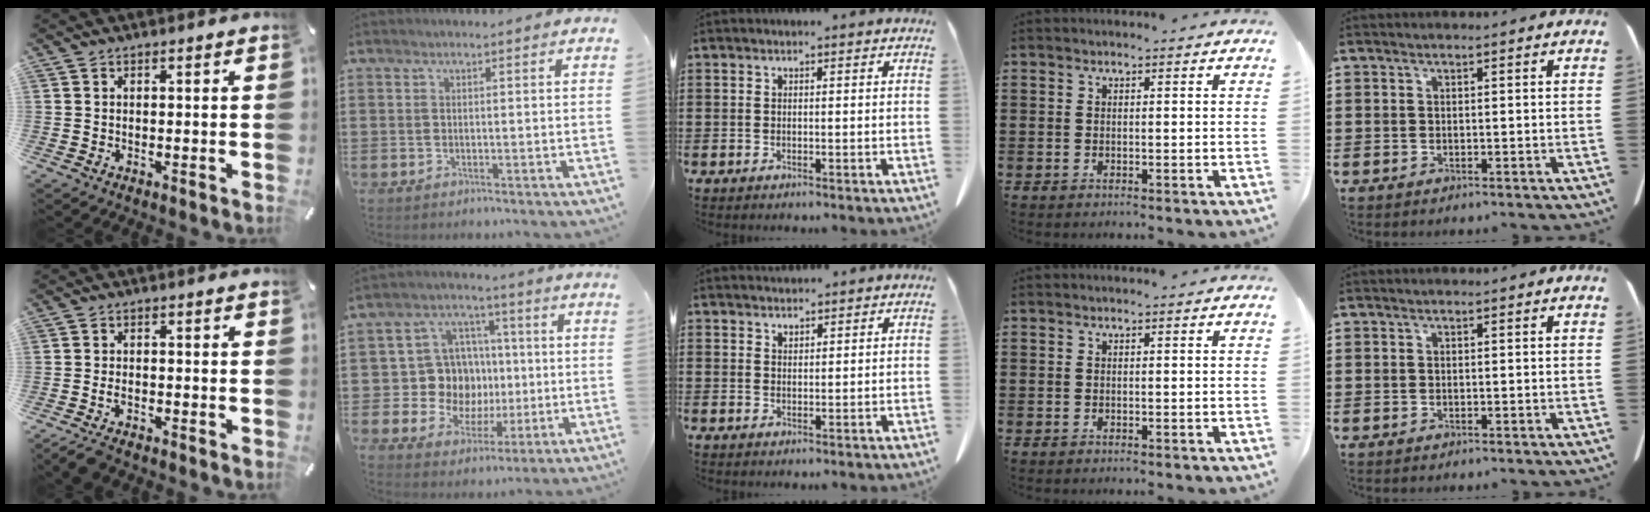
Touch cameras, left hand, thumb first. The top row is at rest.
{"thumb": {"total": 3.0, "force": [-2.1, 1.2, 1.8], "torque": [-0.051, 0.004, -0.046]}, "index": {"total": 10.8, "force": [0.6, 10.3, 3.2], "torque": [-0.104, 0.007, 0.025]}, "middle": {"total": 1.7, "force": [1.7, 0.5, 0.0], "torque": [-0.003, 0.002, 0.033]}}